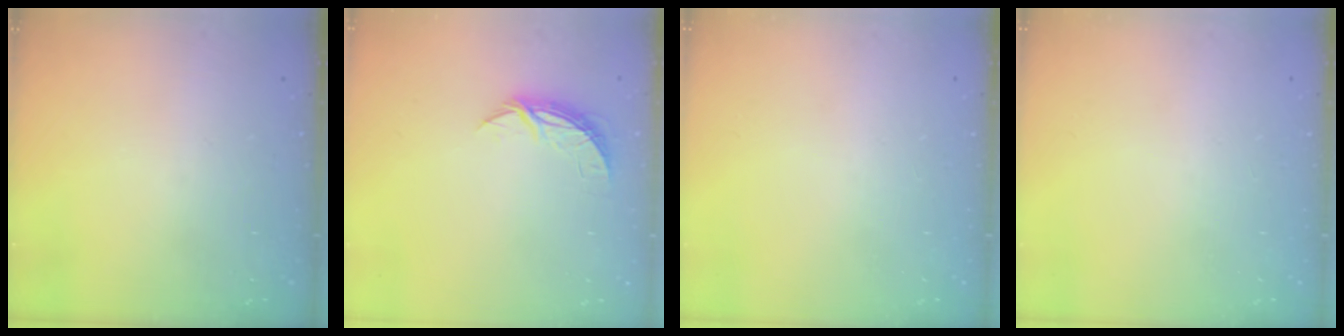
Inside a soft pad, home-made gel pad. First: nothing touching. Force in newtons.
{"total": 5.7, "press": 5.7, "slide": 0.3}
{"total": 0.0}
{"total": 0.0}